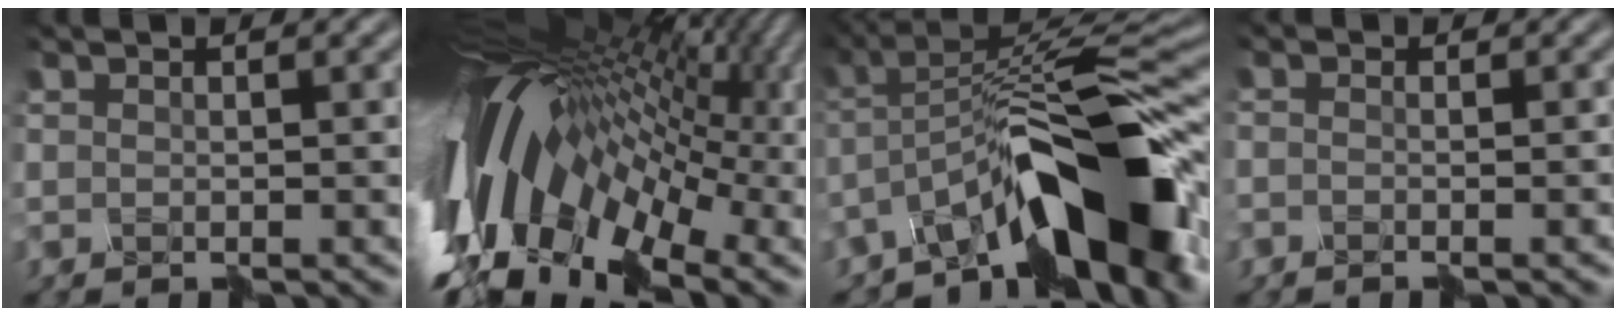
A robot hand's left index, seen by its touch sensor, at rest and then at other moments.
{"total": 15.2, "force": [-1.5, 7.9, 12.9], "torque": [-0.220, 0.006, -0.024]}
{"total": 11.0, "force": [-7.2, 2.2, 8.0], "torque": [-0.108, 0.030, -0.131]}
{"total": 2.5, "force": [-2.4, -0.3, -0.1], "torque": [0.012, 0.002, -0.032]}